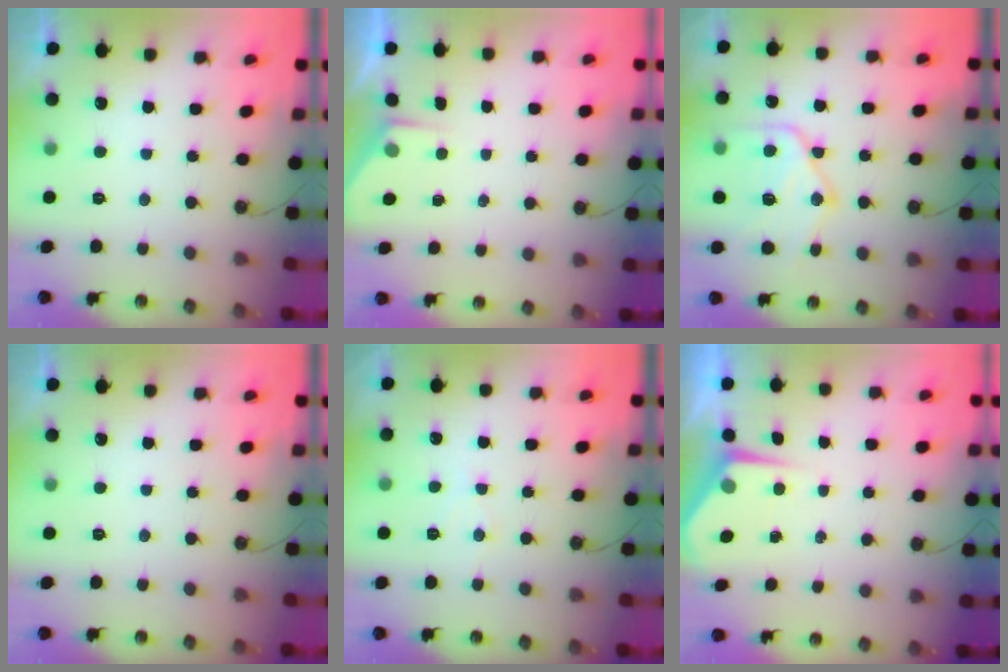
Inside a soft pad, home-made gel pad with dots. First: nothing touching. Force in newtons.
{"total": 2.4, "press": 2.3, "slide": 0.4}
{"total": 17.2, "press": 17.1, "slide": 1.9}
{"total": 0.0}
{"total": 6.6, "press": 6.6, "slide": 0.5}
{"total": 4.0, "press": 4.0, "slide": 0.4}